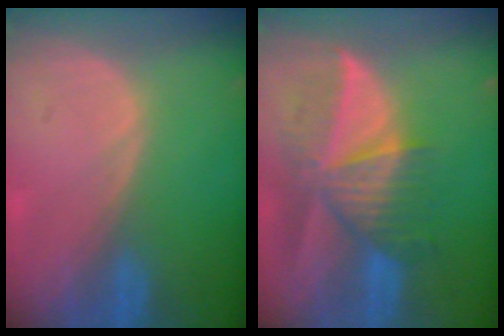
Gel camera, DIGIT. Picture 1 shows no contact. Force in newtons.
{"total": 9.4, "press": 8.4, "slide": 4.2}